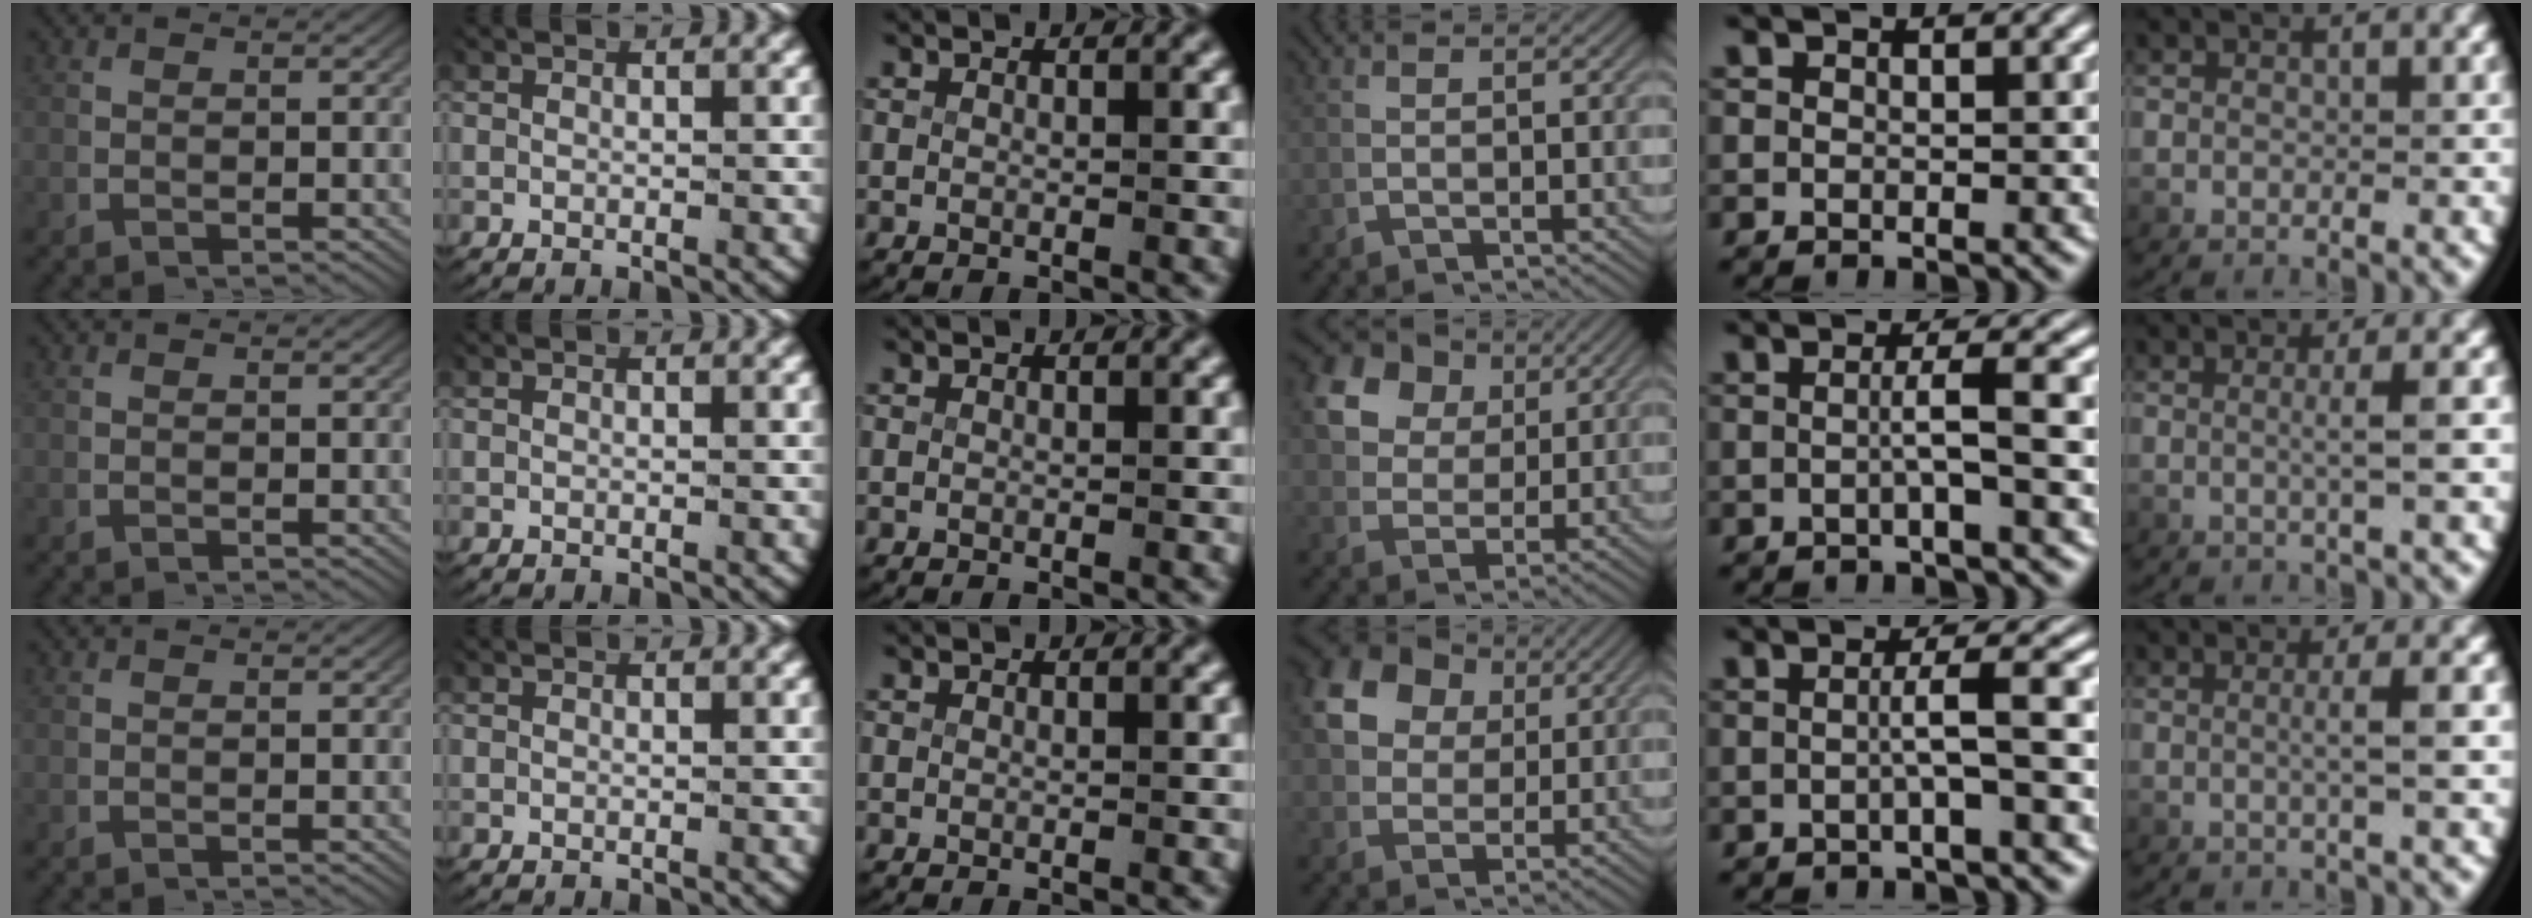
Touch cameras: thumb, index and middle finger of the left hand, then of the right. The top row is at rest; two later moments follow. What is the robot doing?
{"motion": "lift_and_place", "object": "card"}